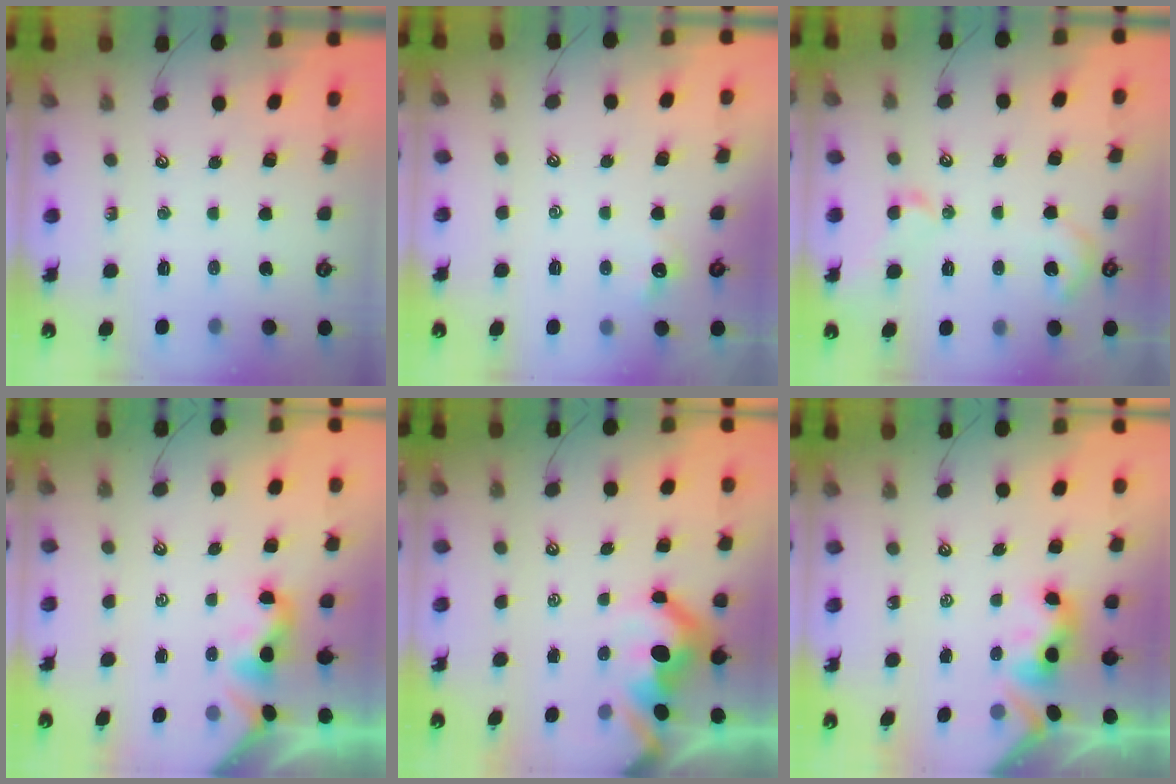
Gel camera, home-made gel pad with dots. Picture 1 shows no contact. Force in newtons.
{"total": 0.7, "press": 0.3, "slide": 0.6}
{"total": 5.1, "press": 5.0, "slide": 0.9}
{"total": 1.7, "press": 1.7, "slide": 0.5}
{"total": 6.2, "press": 6.2, "slide": 1.0}
{"total": 4.7, "press": 4.7, "slide": 0.2}